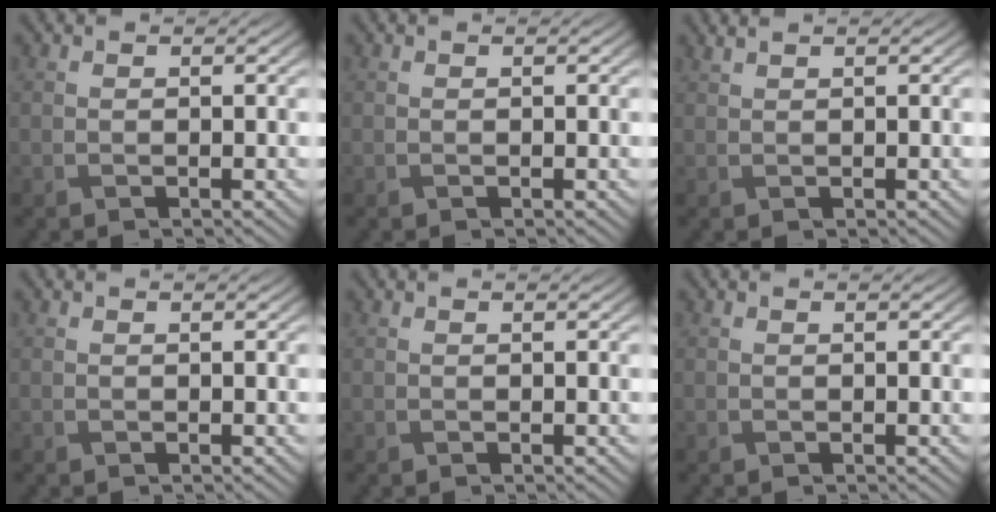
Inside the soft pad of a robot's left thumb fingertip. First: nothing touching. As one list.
[{"total": 0.0}, {"total": 0.8, "force": [0.7, 0.0, 0.3], "torque": [-0.011, 0.005, 0.014]}, {"total": 0.0}, {"total": 0.0}, {"total": 0.0}]